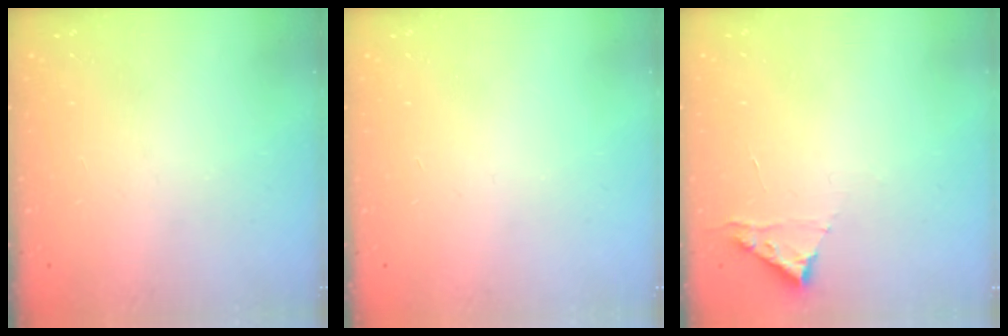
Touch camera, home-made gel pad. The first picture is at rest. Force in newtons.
{"total": 0.0}
{"total": 2.8, "press": 2.8, "slide": 0.3}